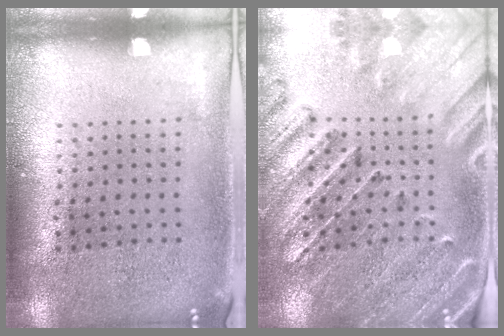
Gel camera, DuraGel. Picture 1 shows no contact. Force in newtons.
{"total": 2.9, "press": 2.7, "slide": 0.9}